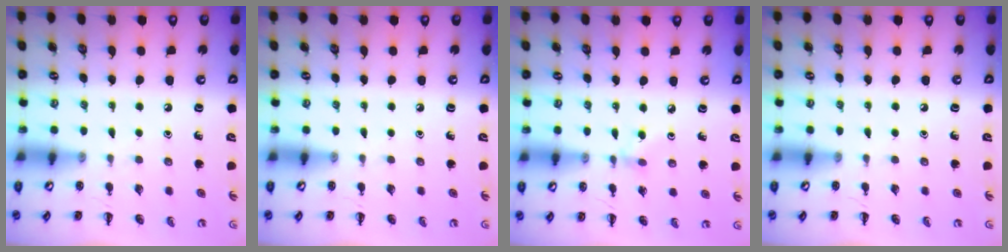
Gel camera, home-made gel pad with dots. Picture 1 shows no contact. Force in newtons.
{"total": 0.0}
{"total": 3.4, "press": 3.1, "slide": 1.4}
{"total": 0.7, "press": 0.6, "slide": 0.4}